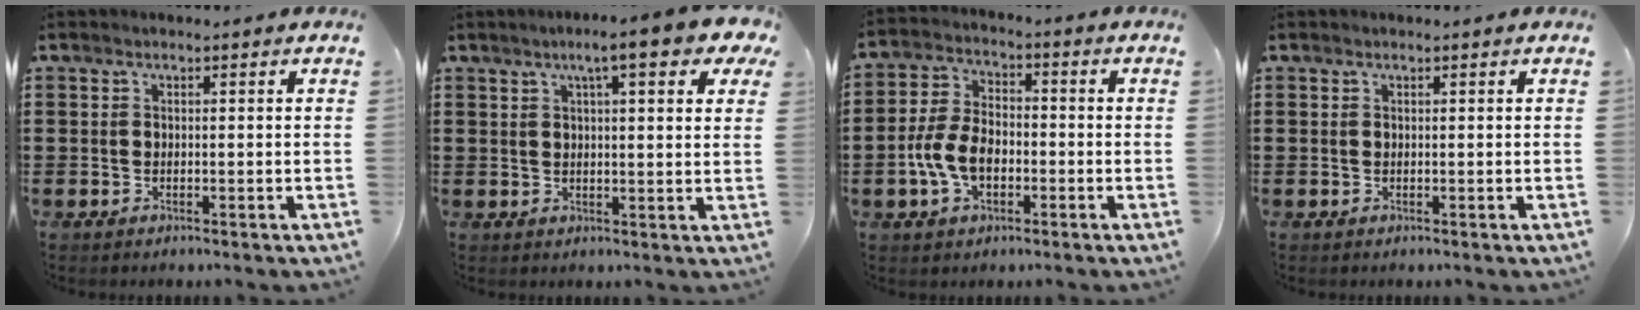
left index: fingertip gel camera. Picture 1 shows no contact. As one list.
[{"total": 7.3, "force": [4.5, 0.7, 5.8], "torque": [-0.098, -0.004, 0.071]}, {"total": 7.3, "force": [-2.3, 4.3, 5.4], "torque": [-0.135, 0.000, -0.052]}, {"total": 0.0}]